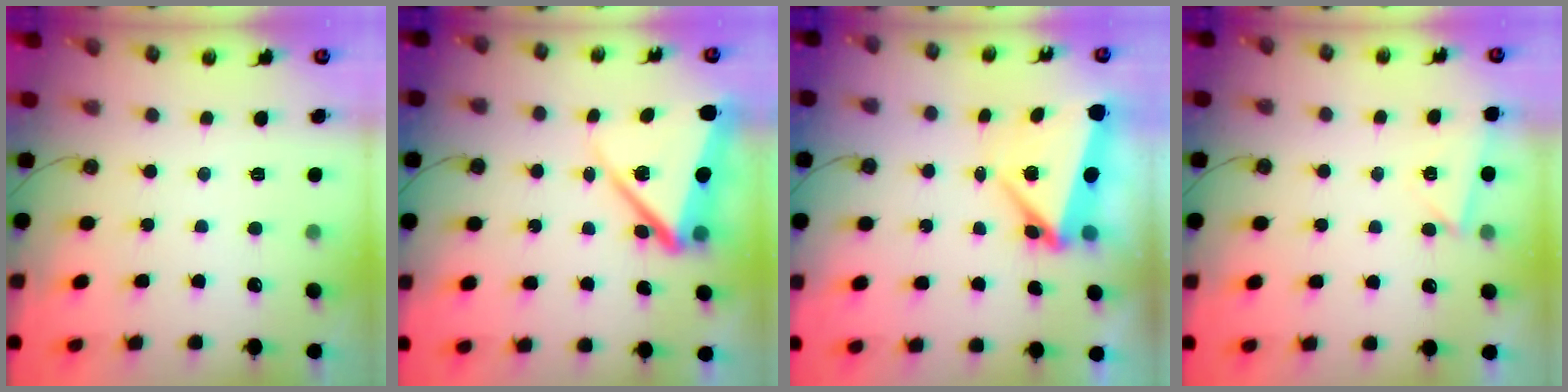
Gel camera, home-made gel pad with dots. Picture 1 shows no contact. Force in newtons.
{"total": 12.0, "press": 11.9, "slide": 1.5}
{"total": 5.1, "press": 4.8, "slide": 1.7}
{"total": 2.9, "press": 2.8, "slide": 0.6}